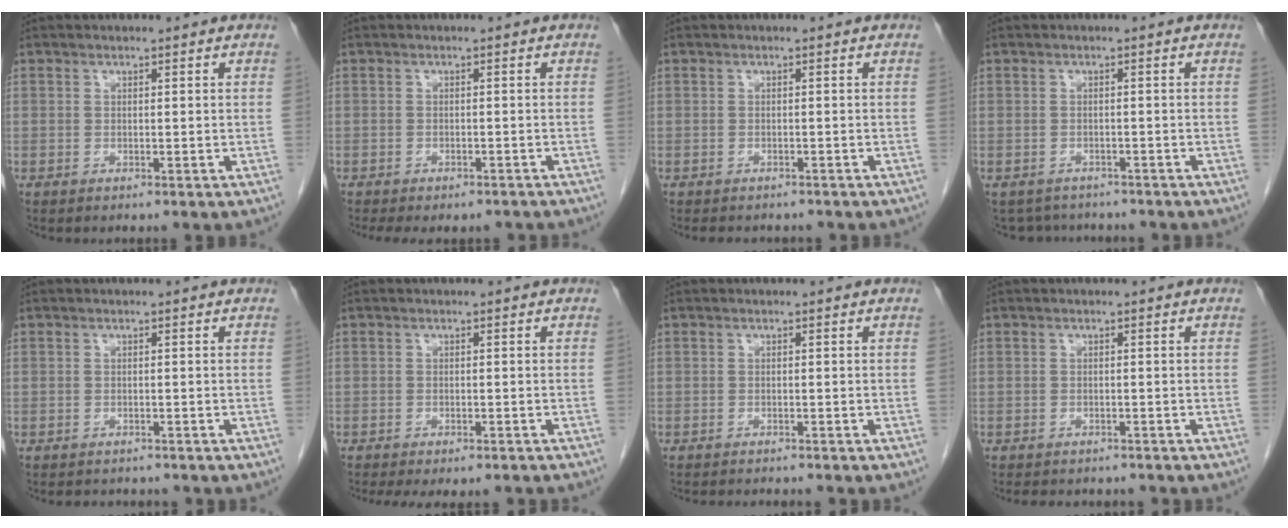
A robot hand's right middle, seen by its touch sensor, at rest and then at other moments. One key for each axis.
{"total": 7.2, "fx": -6.1, "fy": 2.8, "fz": 2.8, "tx": -0.036, "ty": 0.004, "tz": -0.075}
{"total": 5.1, "fx": -4.4, "fy": 2.0, "fz": 1.6, "tx": -0.019, "ty": -0.001, "tz": -0.053}
{"total": 5.6, "fx": -5.1, "fy": 2.2, "fz": 0.5, "tx": -0.002, "ty": 0.005, "tz": -0.065}
{"total": 3.2, "fx": -2.8, "fy": 1.3, "fz": 0.6, "tx": -0.010, "ty": -0.003, "tz": -0.035}
{"total": 7.2, "fx": -6.1, "fy": 2.1, "fz": 3.1, "tx": -0.038, "ty": -0.002, "tz": -0.079}
{"total": 3.5, "fx": -3.3, "fy": 0.4, "fz": 1.1, "tx": -0.013, "ty": -0.006, "tz": -0.044}
{"total": 6.5, "fx": -5.7, "fy": 2.5, "fz": 2.0, "tx": -0.026, "ty": 0.002, "tz": -0.069}